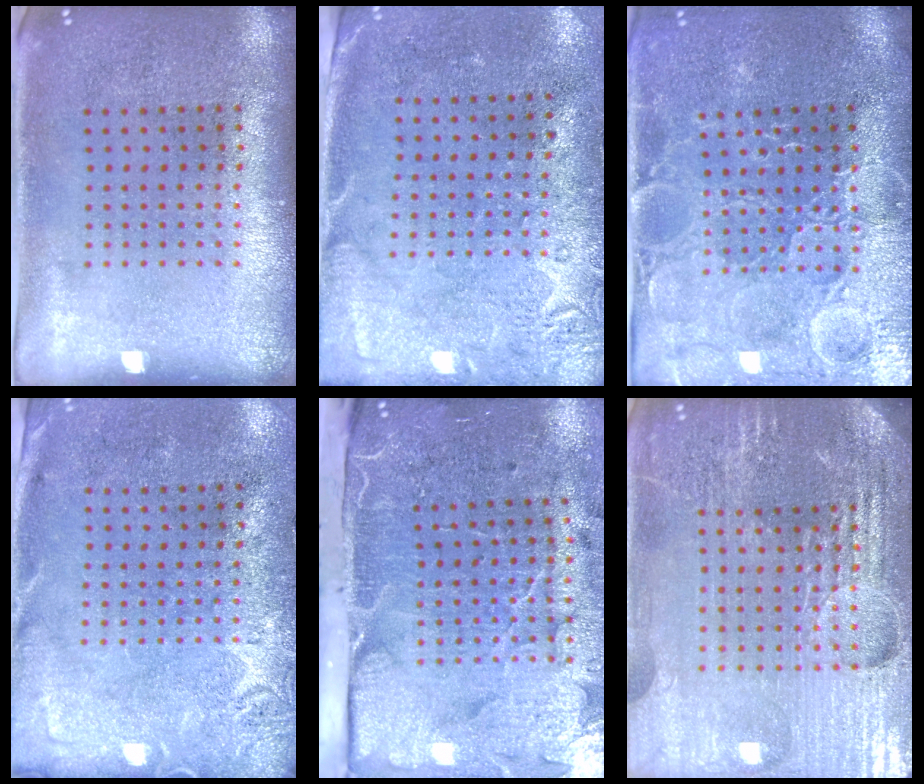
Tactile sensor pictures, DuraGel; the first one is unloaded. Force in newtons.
{"total": 2.7, "press": 2.2, "slide": 1.5}
{"total": 3.6, "press": 3.5, "slide": 1.0}
{"total": 2.8, "press": 2.2, "slide": 1.7}
{"total": 5.1, "press": 4.0, "slide": 3.1}
{"total": 5.6, "press": 5.1, "slide": 2.4}